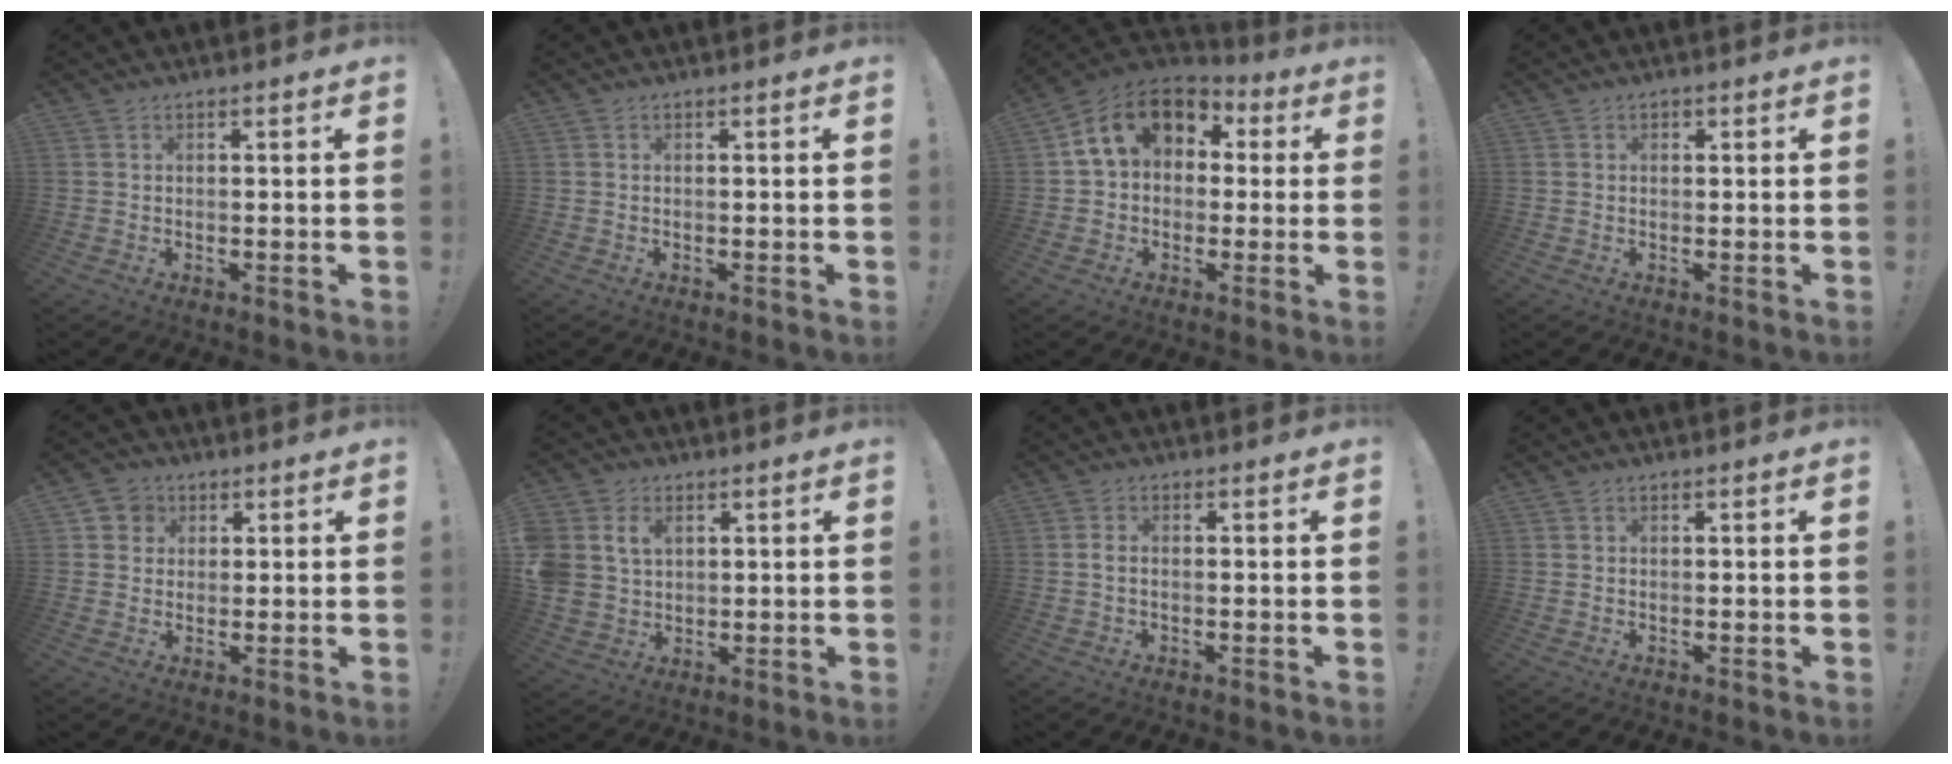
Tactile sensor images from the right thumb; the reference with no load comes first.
{"total": 0.0}
{"total": 13.8, "force": [4.3, 10.1, 8.4], "torque": [-0.132, 0.003, 0.081]}
{"total": 0.6, "force": [0.1, 0.6, 0.2], "torque": [0.000, 0.001, 0.000]}
{"total": 4.8, "force": [1.4, 4.5, 1.0], "torque": [-0.016, -0.002, 0.028]}
{"total": 8.3, "force": [3.2, 6.6, 3.8], "torque": [-0.082, -0.011, 0.065]}
{"total": 1.6, "force": [-0.3, 0.7, 1.4], "torque": [-0.025, 0.006, -0.006]}
{"total": 0.0}